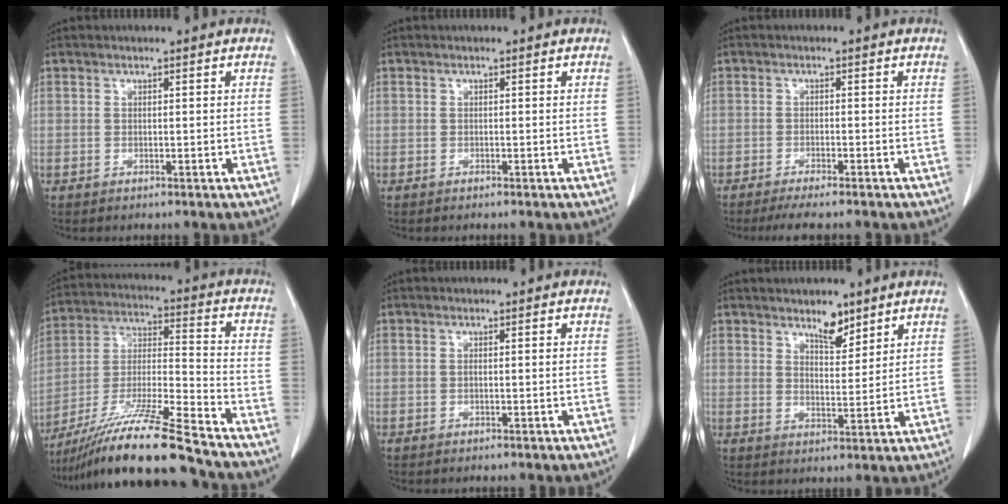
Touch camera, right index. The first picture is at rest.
{"total": 0.0}
{"total": 4.7, "force": [-4.0, 0.2, 2.5], "torque": [-0.033, -0.009, -0.063]}
{"total": 18.6, "force": [-15.2, -0.5, 10.8], "torque": [-0.223, -0.032, -0.278]}
{"total": 0.6, "force": [-0.1, -0.1, 0.6], "torque": [-0.012, -0.001, 0.001]}
{"total": 4.4, "force": [3.4, 1.6, 2.2], "torque": [-0.037, -0.006, 0.058]}